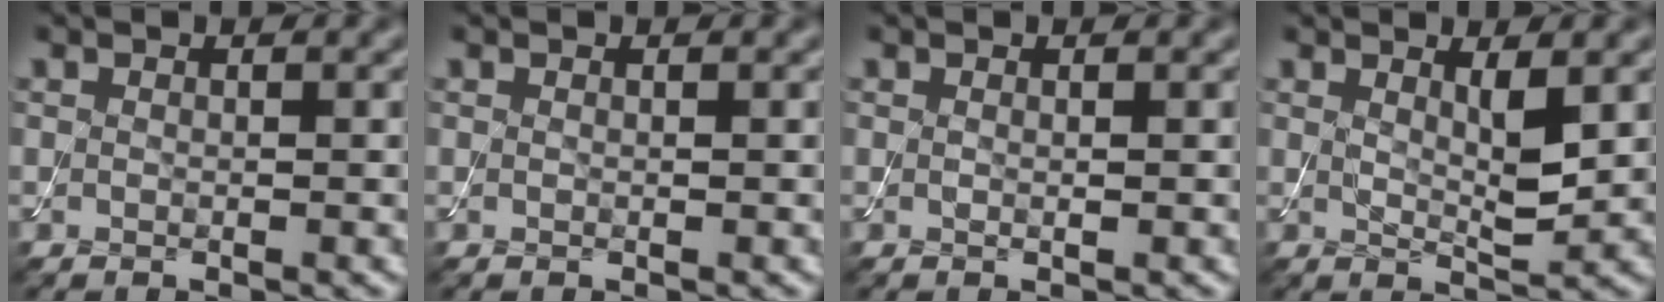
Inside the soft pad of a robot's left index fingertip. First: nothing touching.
{"total": 0.0}
{"total": 0.0}
{"total": 2.4, "force": [1.1, 0.5, 2.1], "torque": [-0.035, -0.011, 0.021]}